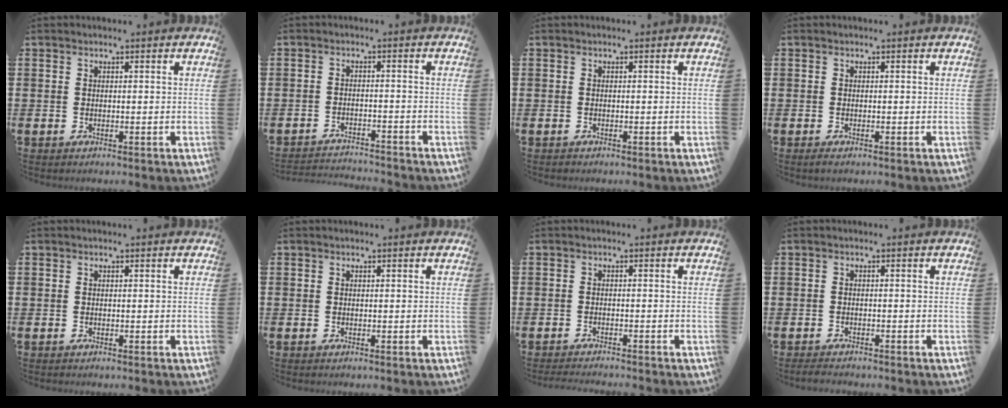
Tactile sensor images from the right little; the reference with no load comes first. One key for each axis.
{"total": 2.4, "fx": -2.4, "fy": 0.0, "fz": -0.1, "tx": -0.003, "ty": 0.003, "tz": -0.052}
{"total": 0.0}
{"total": 0.5, "fx": -0.1, "fy": 0.2, "fz": 0.5, "tx": -0.009, "ty": 0.001, "tz": -0.003}
{"total": 0.0}
{"total": 0.0}
{"total": 1.2, "fx": -1.2, "fy": -0.1, "fz": 0.1, "tx": -0.002, "ty": 0.000, "tz": -0.025}
{"total": 1.1, "fx": -1.1, "fy": 0.2, "fz": 0.2, "tx": -0.006, "ty": 0.001, "tz": -0.022}